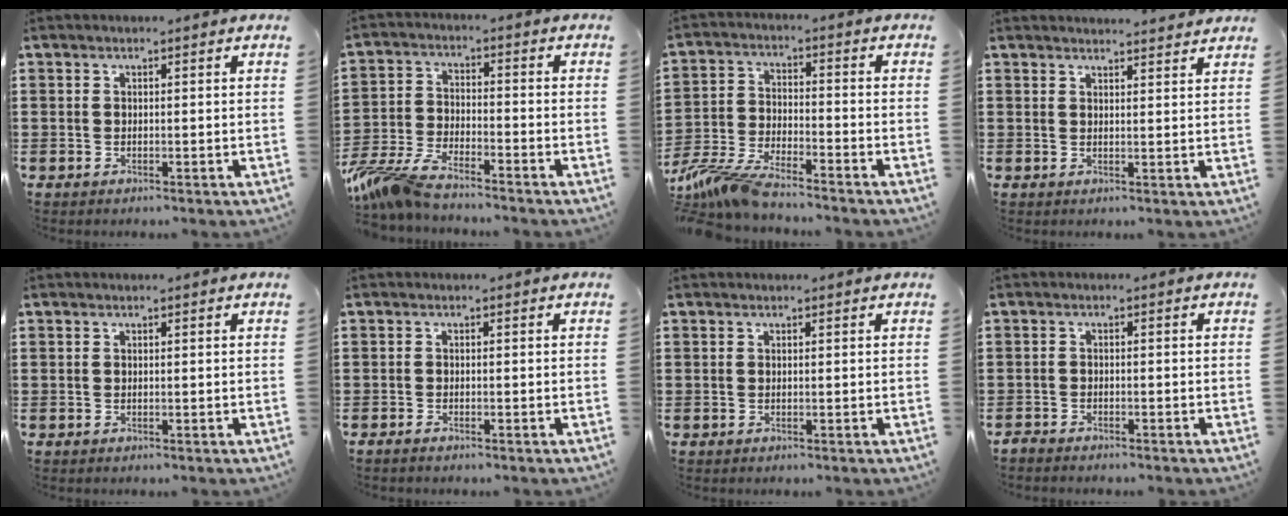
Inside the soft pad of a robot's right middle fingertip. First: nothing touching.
{"total": 6.8, "force": [-6.1, 0.9, 2.9], "torque": [-0.090, -0.010, -0.127]}
{"total": 7.7, "force": [-7.1, 0.6, 2.9], "torque": [-0.078, -0.005, -0.143]}
{"total": 2.1, "force": [2.0, -0.1, 0.1], "torque": [0.001, -0.003, 0.038]}
{"total": 0.0}
{"total": 0.7, "force": [-0.6, 0.1, 0.3], "torque": [-0.007, -0.003, -0.011]}
{"total": 0.0}
{"total": 1.7, "force": [-1.7, 0.2, 0.0], "torque": [-0.006, -0.001, -0.037]}